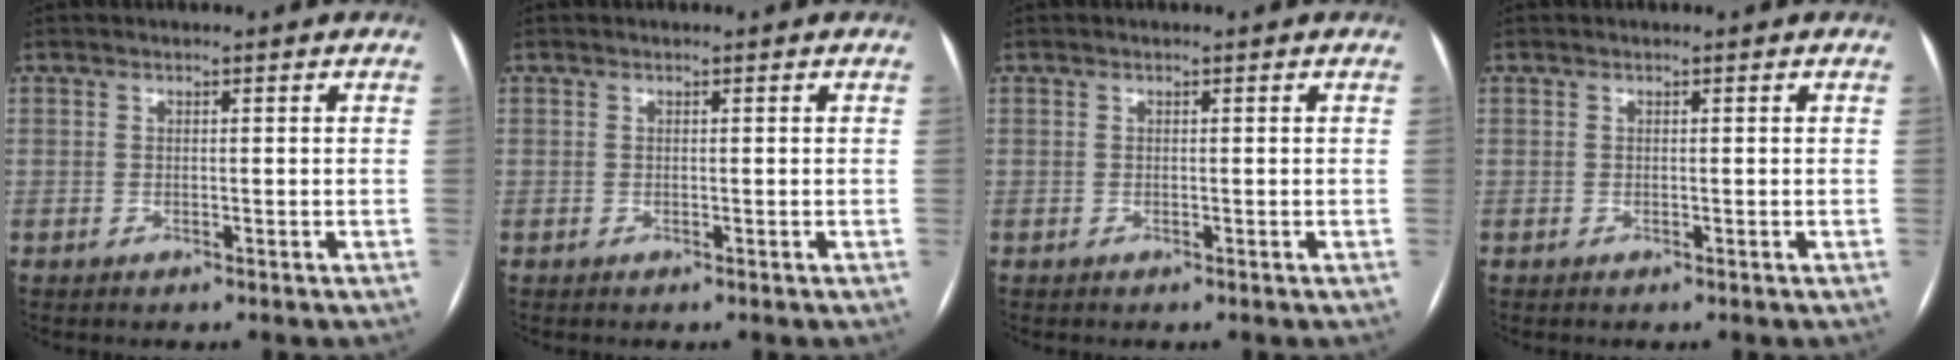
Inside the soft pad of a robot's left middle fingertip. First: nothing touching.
{"total": 0.0}
{"total": 0.0}
{"total": 0.0}